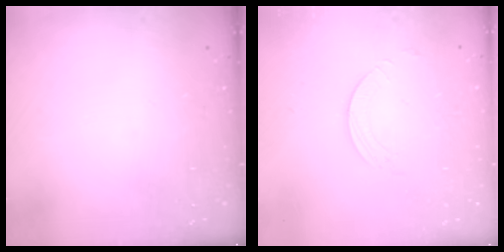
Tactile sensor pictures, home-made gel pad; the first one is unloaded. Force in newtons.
{"total": 1.7, "press": 1.7, "slide": 0.2}